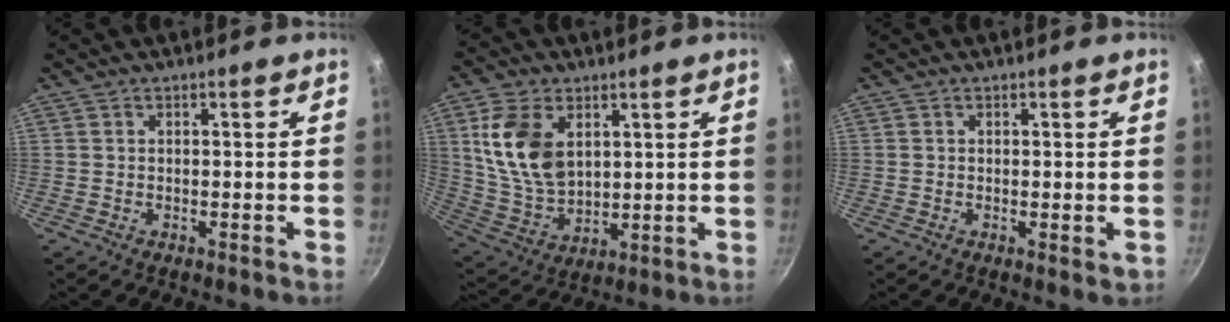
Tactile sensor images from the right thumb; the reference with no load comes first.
{"total": 13.8, "force": [4.3, 8.8, 9.7], "torque": [-0.172, -0.024, 0.096]}
{"total": 1.0, "force": [0.0, 0.3, 0.9], "torque": [-0.013, -0.003, -0.002]}